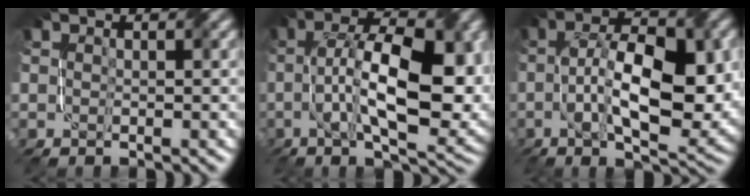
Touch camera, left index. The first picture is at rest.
{"total": 13.5, "force": [0.2, 5.4, 12.4], "torque": [-0.209, 0.004, 0.013]}
{"total": 11.6, "force": [-0.7, 4.7, 10.6], "torque": [-0.178, -0.001, -0.002]}